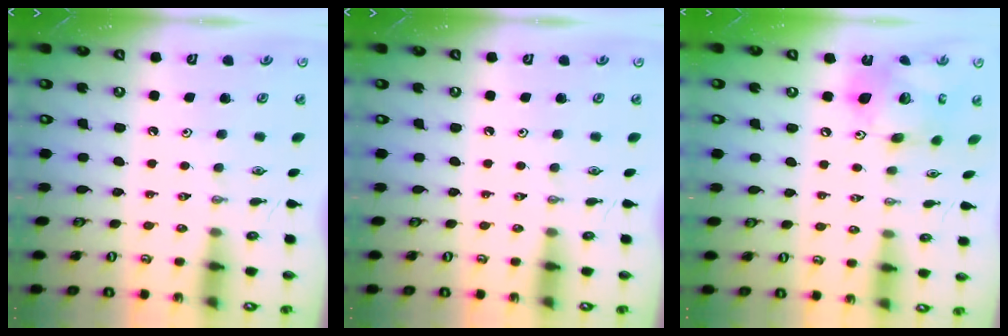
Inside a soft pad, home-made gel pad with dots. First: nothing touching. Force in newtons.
{"total": 0.0}
{"total": 15.6, "press": 15.6, "slide": 1.5}